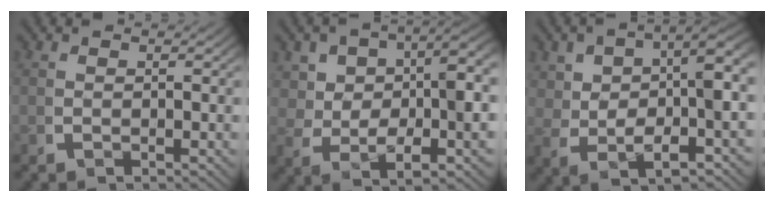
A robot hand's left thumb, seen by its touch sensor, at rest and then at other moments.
{"total": 10.2, "force": [1.0, 6.4, 7.9], "torque": [-0.130, -0.021, 0.030]}
{"total": 8.8, "force": [1.2, 4.9, 7.2], "torque": [-0.103, -0.009, 0.030]}